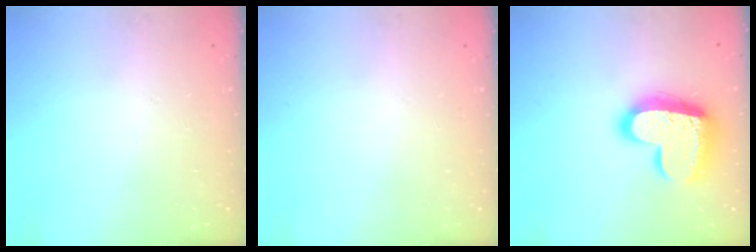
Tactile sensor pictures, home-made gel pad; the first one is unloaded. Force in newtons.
{"total": 0.0}
{"total": 18.4, "press": 18.3, "slide": 1.7}